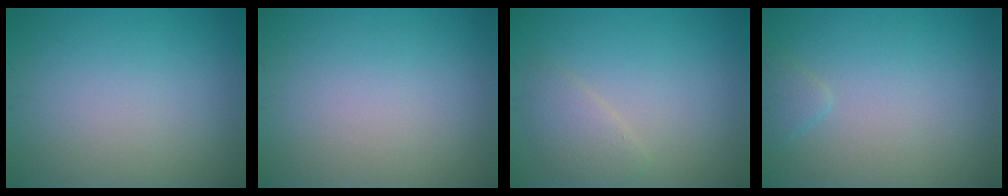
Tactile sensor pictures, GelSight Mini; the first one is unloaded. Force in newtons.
{"total": 0.0}
{"total": 2.0, "press": 2.0, "slide": 0.2}
{"total": 1.0, "press": 1.0, "slide": 0.1}